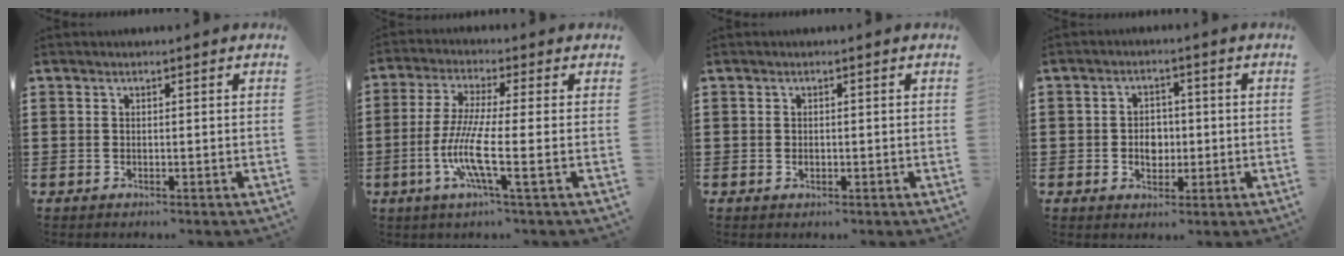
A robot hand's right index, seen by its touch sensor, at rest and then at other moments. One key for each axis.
{"total": 8.6, "fx": -2.4, "fy": 0.6, "fz": 8.2, "tx": -0.184, "ty": -0.023, "tz": -0.053}
{"total": 0.6, "fx": -0.1, "fy": 0.4, "fz": 0.5, "tx": -0.010, "ty": 0.000, "tz": -0.003}
{"total": 3.5, "fx": -0.5, "fy": 2.7, "fz": 2.1, "tx": -0.031, "ty": 0.000, "tz": -0.016}